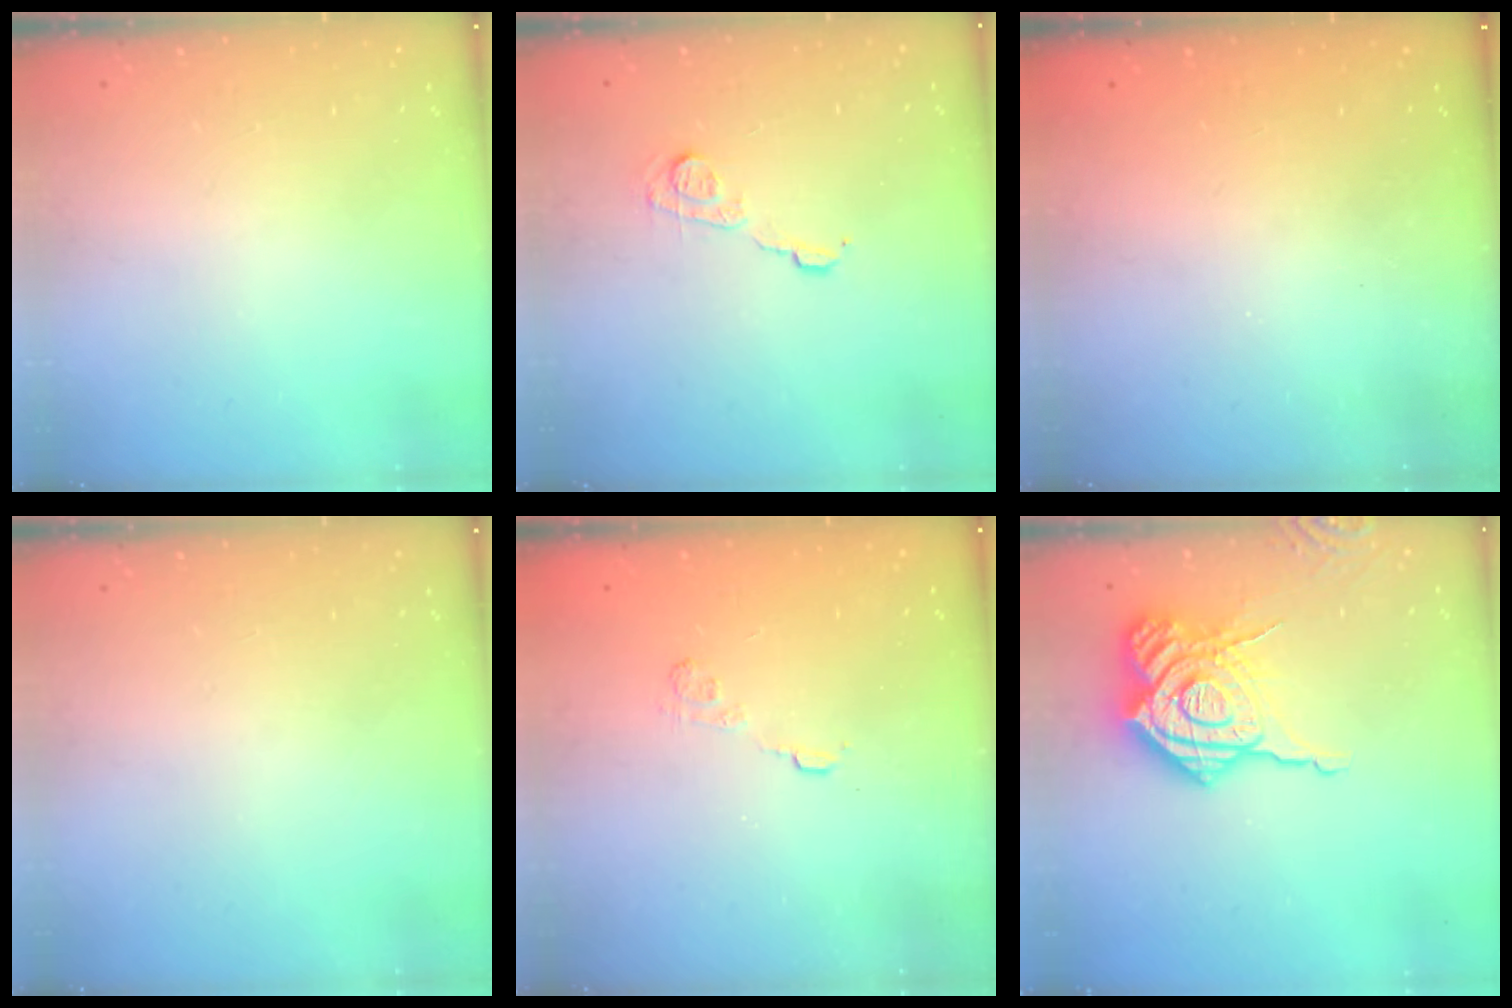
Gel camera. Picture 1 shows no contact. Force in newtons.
{"total": 7.8, "press": 7.8, "slide": 0.6}
{"total": 2.4, "press": 2.3, "slide": 0.8}
{"total": 0.0}
{"total": 3.0, "press": 2.6, "slide": 1.4}
{"total": 22.1, "press": 22.0, "slide": 2.5}